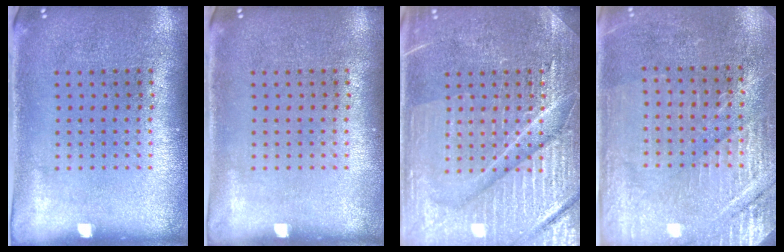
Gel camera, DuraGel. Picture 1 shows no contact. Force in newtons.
{"total": 0.0}
{"total": 7.4, "press": 7.3, "slide": 1.1}
{"total": 2.9, "press": 2.9, "slide": 0.3}